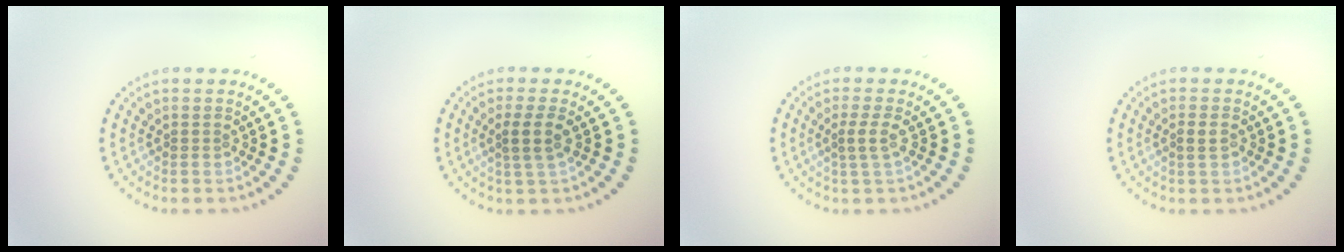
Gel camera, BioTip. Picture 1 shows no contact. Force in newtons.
{"total": 2.0, "press": 1.6, "slide": 1.1}
{"total": 1.6, "press": 1.2, "slide": 1.1}
{"total": 1.2, "press": 1.1, "slide": 0.4}